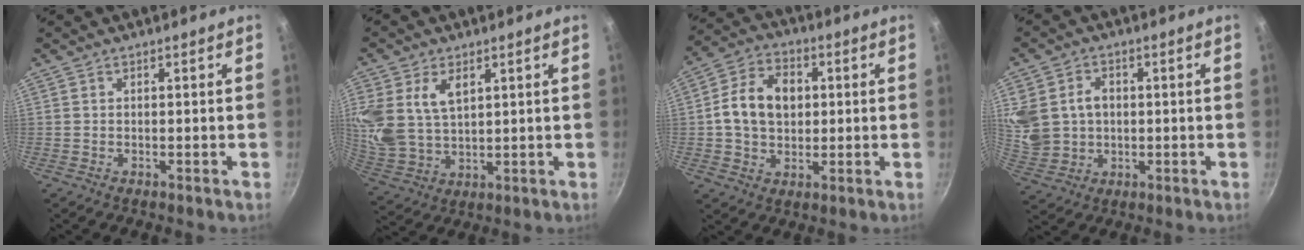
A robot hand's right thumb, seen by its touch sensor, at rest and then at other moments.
{"total": 14.4, "force": [5.1, 9.6, 9.4], "torque": [-0.206, -0.013, 0.112]}
{"total": 12.1, "force": [1.5, 8.8, 8.2], "torque": [-0.129, 0.014, 0.016]}
{"total": 12.9, "force": [1.9, 10.7, 6.9], "torque": [-0.144, 0.001, 0.044]}